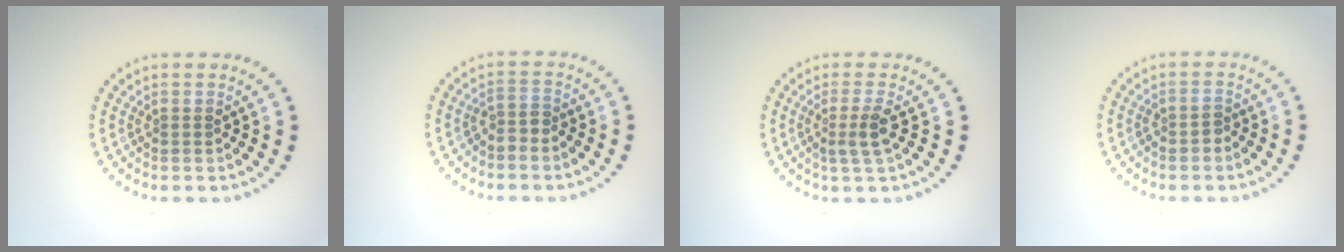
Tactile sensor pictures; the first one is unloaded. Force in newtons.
{"total": 1.5, "press": 1.2, "slide": 0.9}
{"total": 2.2, "press": 1.7, "slide": 1.4}
{"total": 1.1, "press": 1.0, "slide": 0.4}